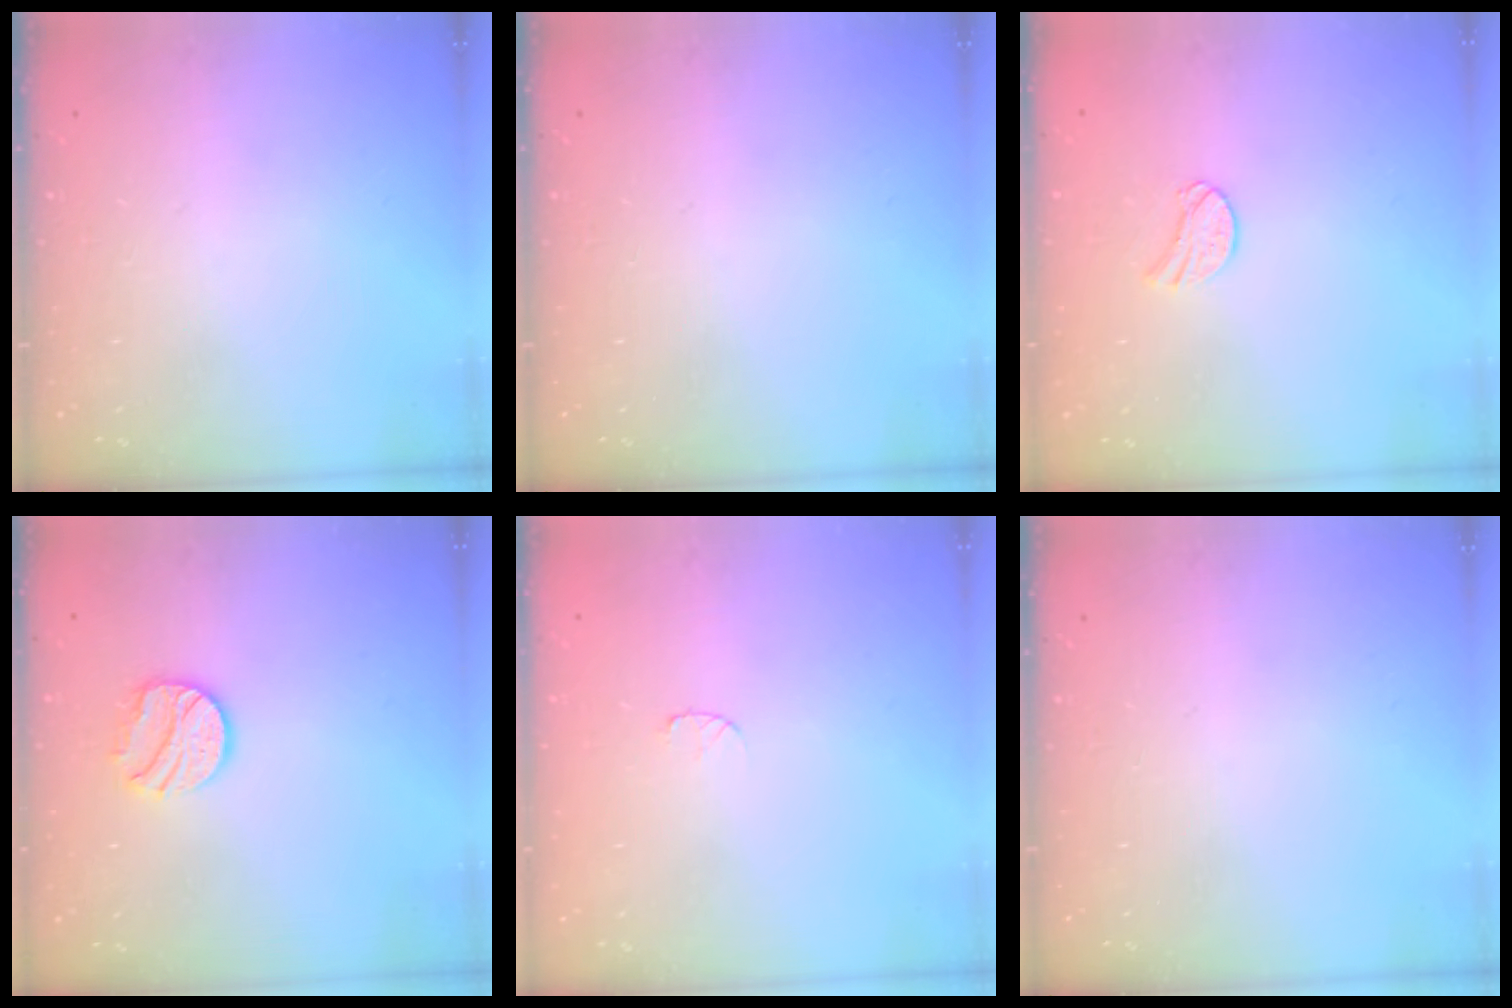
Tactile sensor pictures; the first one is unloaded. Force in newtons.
{"total": 0.0}
{"total": 7.7, "press": 7.7, "slide": 0.2}
{"total": 11.1, "press": 11.0, "slide": 0.9}
{"total": 3.1, "press": 3.0, "slide": 0.3}
{"total": 0.0}